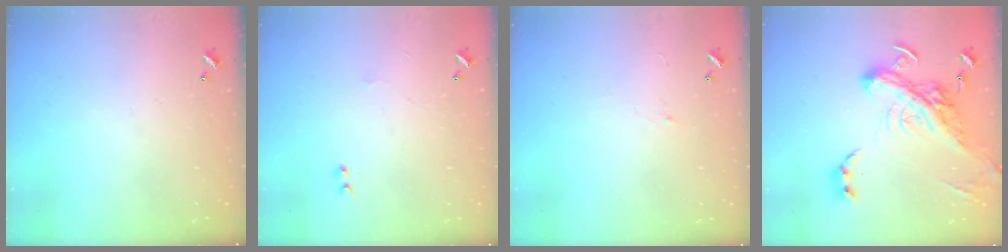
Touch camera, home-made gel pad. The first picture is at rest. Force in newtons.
{"total": 0.9, "press": 0.8, "slide": 0.5}
{"total": 0.6, "press": 0.0, "slide": 0.6}
{"total": 10.0, "press": 9.8, "slide": 2.3}